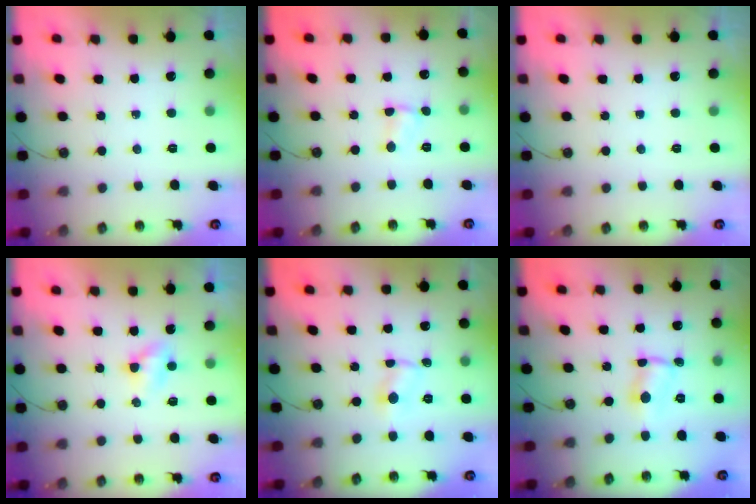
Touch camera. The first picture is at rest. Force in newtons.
{"total": 1.7, "press": 1.7, "slide": 0.2}
{"total": 0.0}
{"total": 3.0, "press": 3.0, "slide": 0.3}
{"total": 1.5, "press": 1.5, "slide": 0.2}
{"total": 1.0, "press": 0.8, "slide": 0.5}